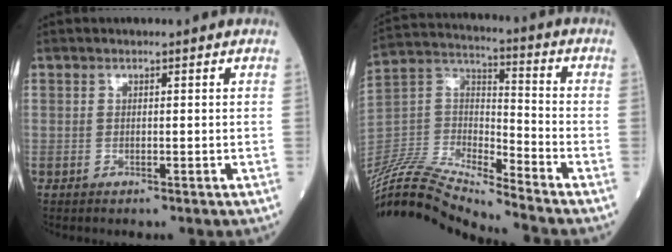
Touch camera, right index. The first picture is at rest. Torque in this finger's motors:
{"motor_torque": [0.12, -0.09, 0.23, 0.12]}